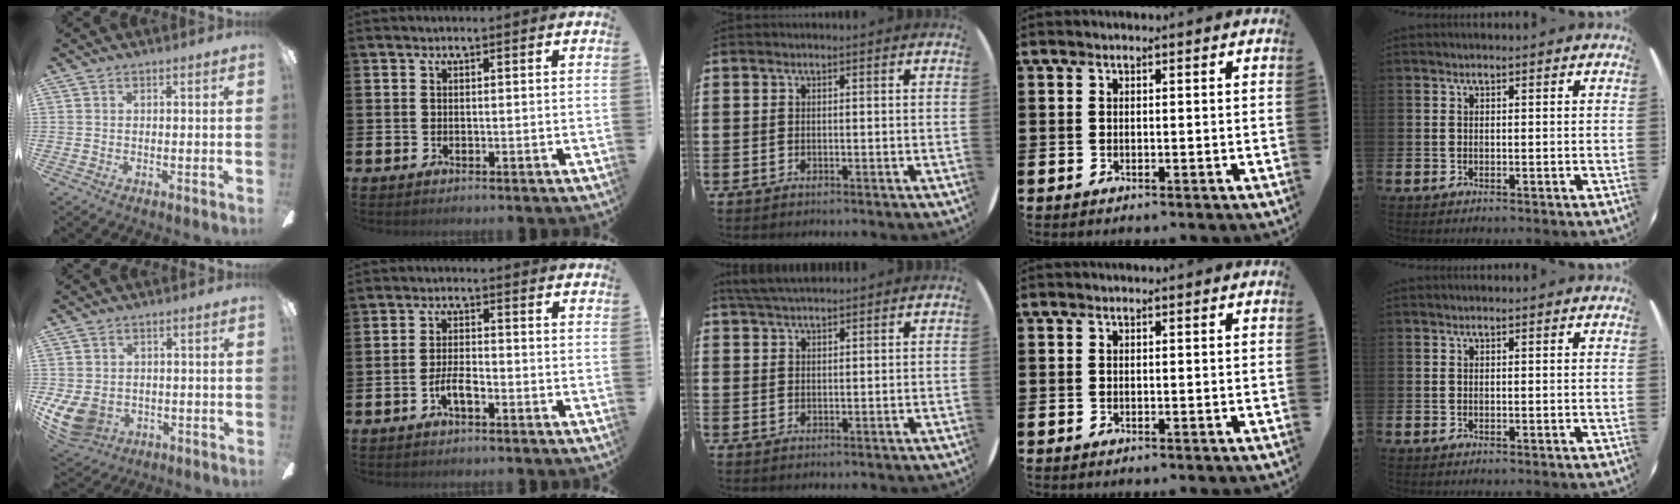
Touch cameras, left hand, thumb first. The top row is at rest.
{"thumb": {"total": 9.0, "force": [-2.6, 7.0, 5.0], "torque": [-0.126, 0.004, -0.050]}, "index": {"total": 3.0, "force": [-1.4, 1.0, 2.4], "torque": [-0.056, 0.005, -0.028]}, "middle": {"total": 3.3, "force": [3.1, 0.5, 1.0], "torque": [-0.027, -0.001, 0.058]}}